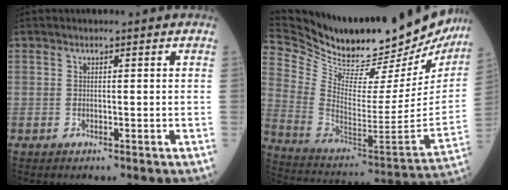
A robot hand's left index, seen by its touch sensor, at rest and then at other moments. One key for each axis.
{"total": 35.2, "fx": 30.9, "fy": 7.0, "fz": 15.4, "tx": -0.282, "ty": -0.082, "tz": 0.440}